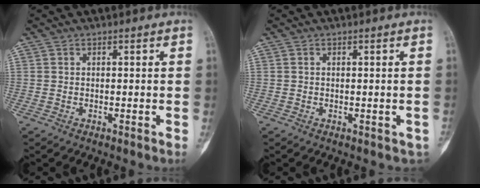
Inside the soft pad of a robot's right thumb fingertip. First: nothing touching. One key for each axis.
{"total": 0.8, "fx": 0.0, "fy": 0.7, "fz": 0.4, "tx": -0.001, "ty": 0.001, "tz": 0.003}